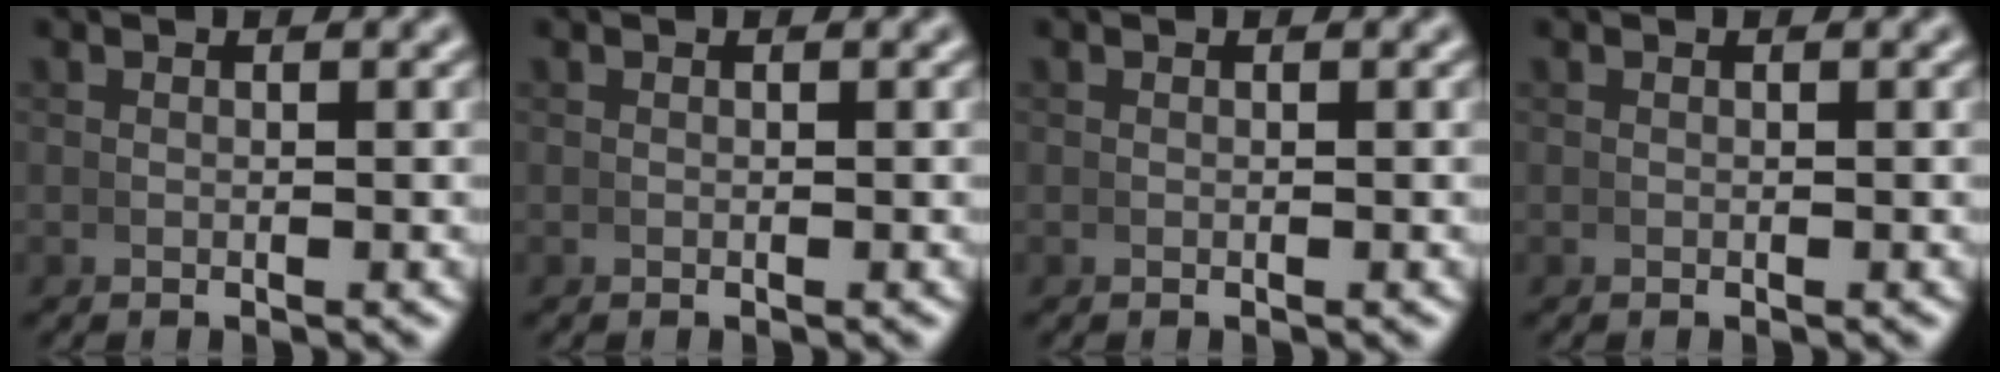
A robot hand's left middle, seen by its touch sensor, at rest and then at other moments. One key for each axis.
{"total": 0.0}
{"total": 0.0}
{"total": 0.0}